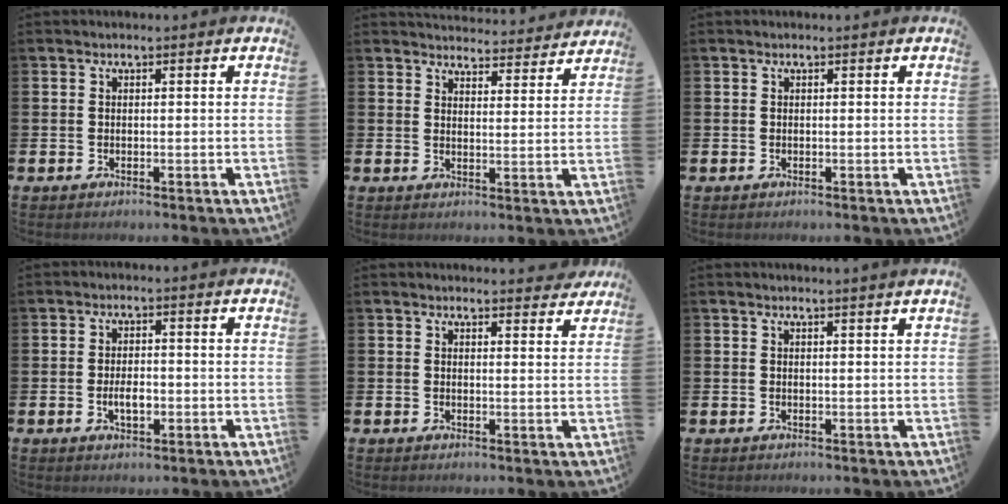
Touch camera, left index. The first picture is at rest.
{"total": 4.2, "force": [4.1, 0.8, -0.1], "torque": [-0.004, -0.033, 0.071]}
{"total": 0.0}
{"total": 2.8, "force": [-0.5, 1.5, 2.4], "torque": [-0.036, -0.001, -0.012]}
{"total": 2.6, "force": [2.6, 0.2, 0.0], "torque": [0.012, -0.021, 0.043]}
{"total": 0.9, "force": [0.8, -0.3, 0.2], "torque": [0.001, -0.005, 0.015]}